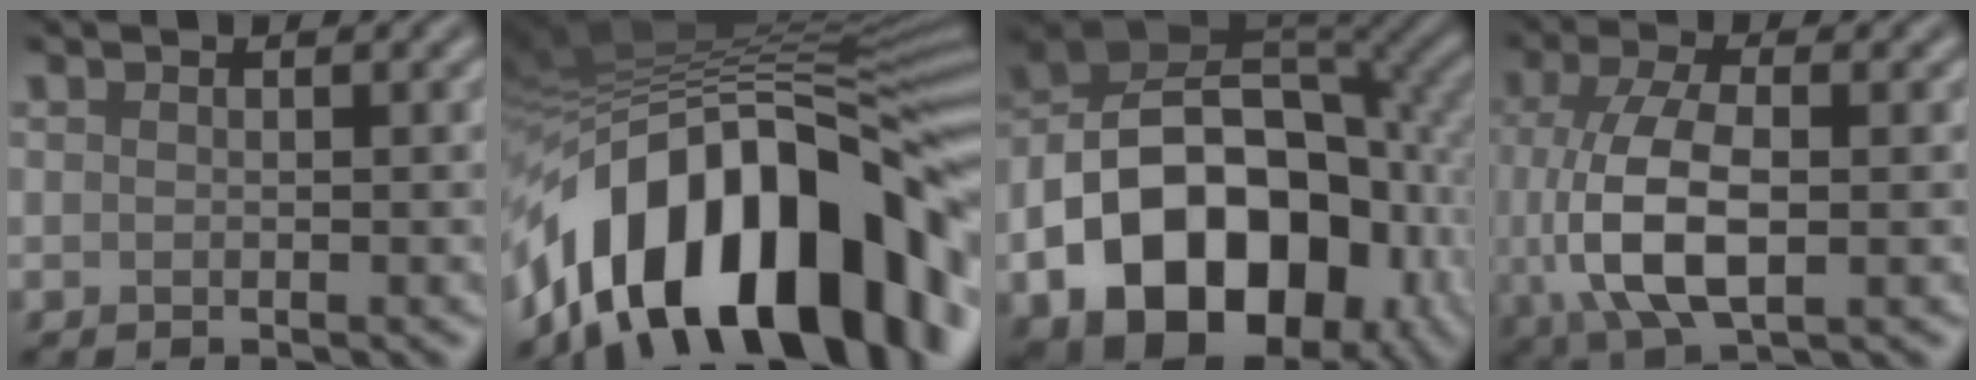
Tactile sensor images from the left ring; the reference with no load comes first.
{"total": 17.1, "force": [-7.2, 8.5, 13.0], "torque": [-0.184, 0.026, -0.136]}
{"total": 17.3, "force": [-6.1, 11.6, 11.2], "torque": [-0.177, -0.019, -0.100]}
{"total": 8.0, "force": [-0.7, 3.7, 7.1], "torque": [-0.151, -0.004, -0.013]}